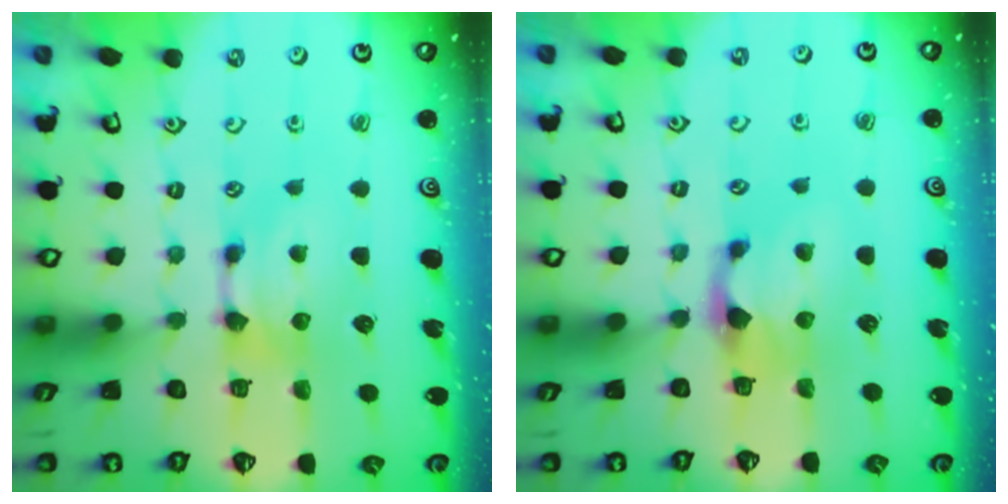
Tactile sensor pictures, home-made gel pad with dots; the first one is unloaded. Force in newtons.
{"total": 1.1, "press": 0.3, "slide": 1.1}